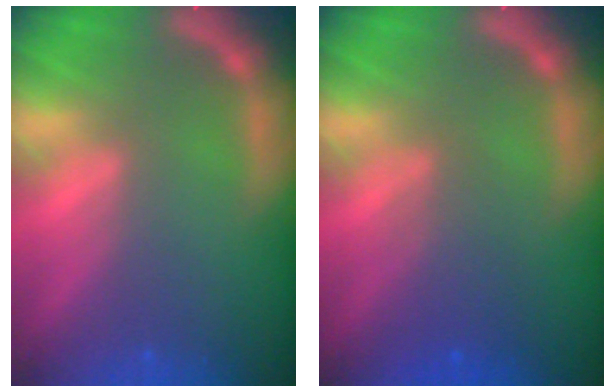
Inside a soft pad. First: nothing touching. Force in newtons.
{"total": 3.1}